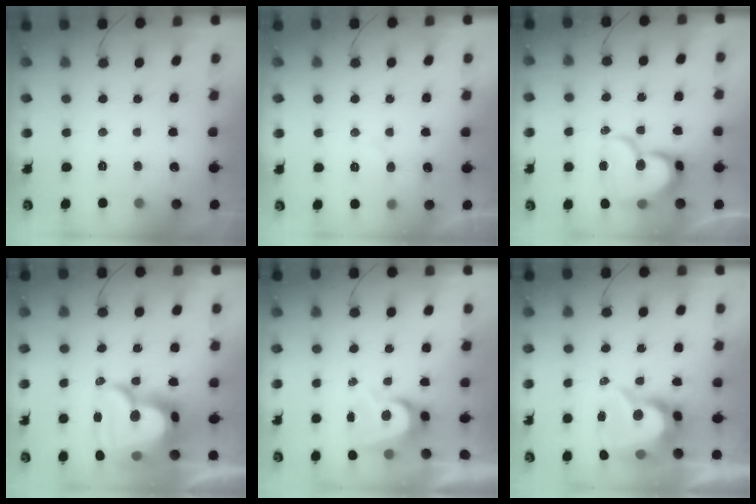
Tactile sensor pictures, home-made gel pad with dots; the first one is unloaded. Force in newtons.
{"total": 6.5, "press": 6.5, "slide": 0.4}
{"total": 15.1, "press": 15.0, "slide": 1.2}
{"total": 26.1, "press": 26.0, "slide": 2.7}
{"total": 6.3, "press": 6.3, "slide": 0.5}
{"total": 11.3, "press": 11.2, "slide": 1.1}